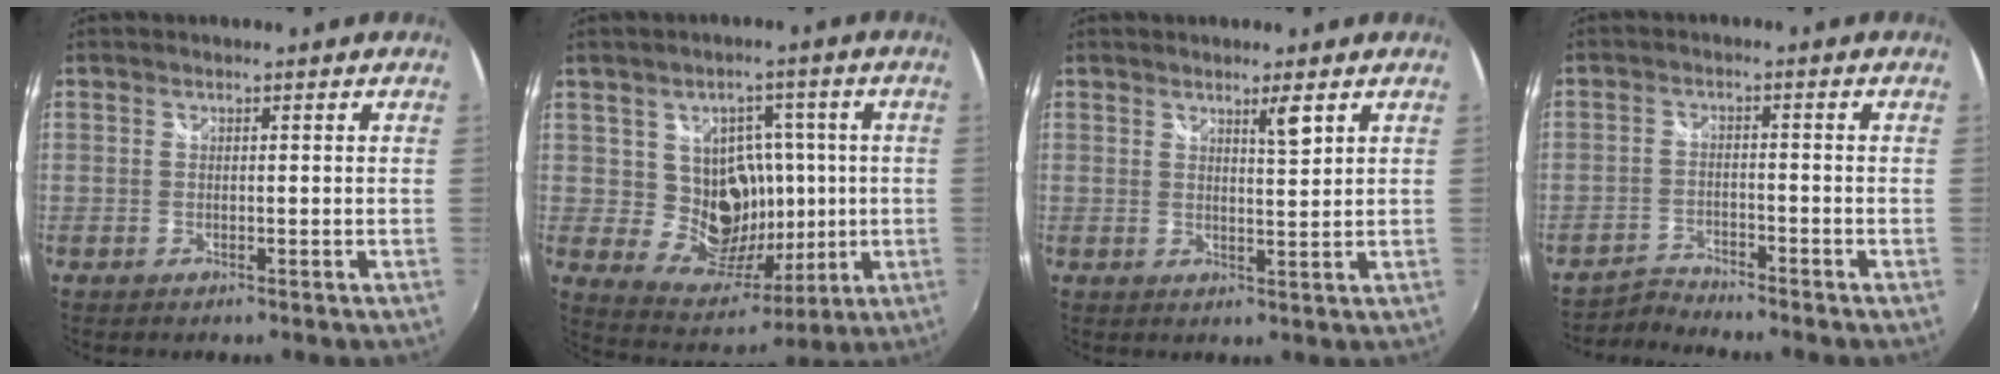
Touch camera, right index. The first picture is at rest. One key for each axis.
{"total": 11.7, "fx": 0.9, "fy": 10.7, "fz": 4.7, "tx": -0.083, "ty": 0.010, "tz": 0.033}
{"total": 2.9, "fx": 1.8, "fy": -0.1, "fz": 2.2, "tx": -0.035, "ty": -0.002, "tz": 0.029}
{"total": 3.8, "fx": -3.8, "fy": -0.1, "fz": -0.4, "tx": -0.006, "ty": 0.005, "tz": -0.076}